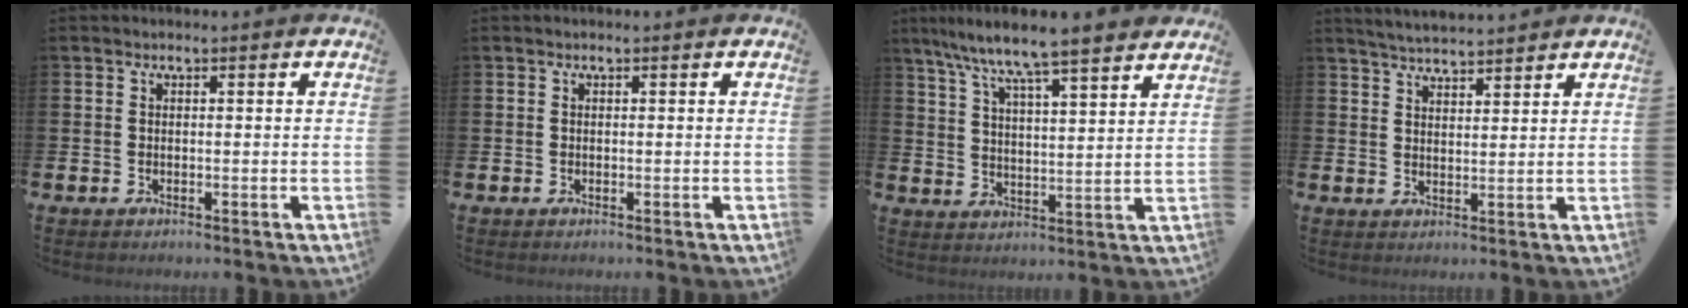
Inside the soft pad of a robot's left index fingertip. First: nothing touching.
{"total": 0.0}
{"total": 8.0, "force": [7.6, -0.1, 2.6], "torque": [-0.081, -0.047, 0.132]}
{"total": 3.9, "force": [3.9, 0.1, 0.3], "torque": [-0.007, -0.022, 0.070]}